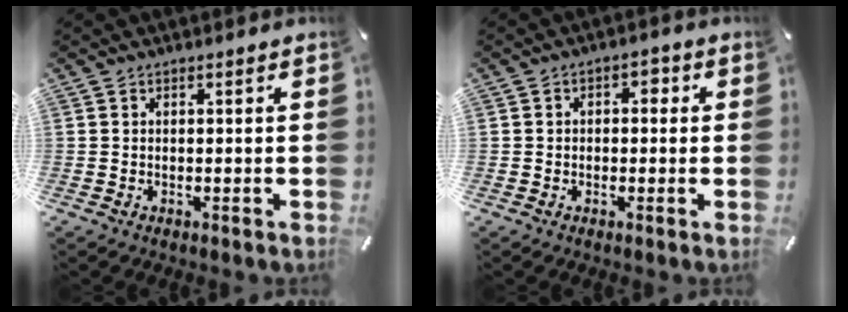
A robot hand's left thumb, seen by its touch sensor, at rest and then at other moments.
{"total": 2.3, "force": [-0.7, 1.8, 1.3], "torque": [-0.018, 0.010, -0.020]}